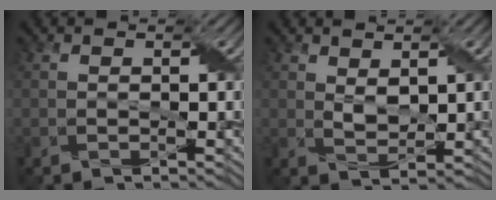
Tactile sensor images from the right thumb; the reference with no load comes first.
{"total": 2.3, "force": [1.2, 1.2, 1.5], "torque": [-0.037, -0.003, 0.027]}